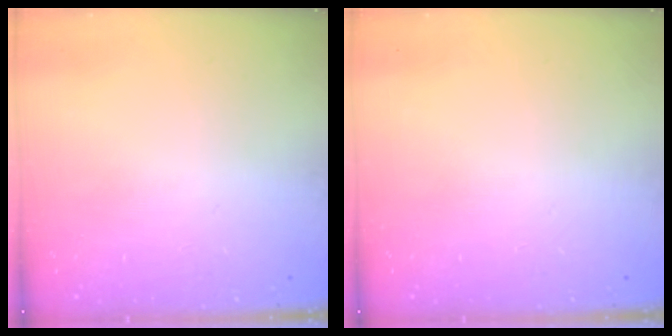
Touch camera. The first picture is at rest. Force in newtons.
{"total": 0.0}